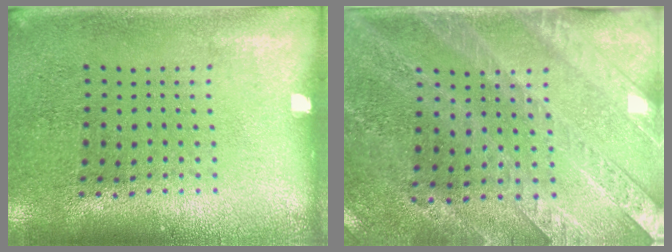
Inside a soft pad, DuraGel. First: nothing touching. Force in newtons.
{"total": 2.7, "press": 2.4, "slide": 1.2}